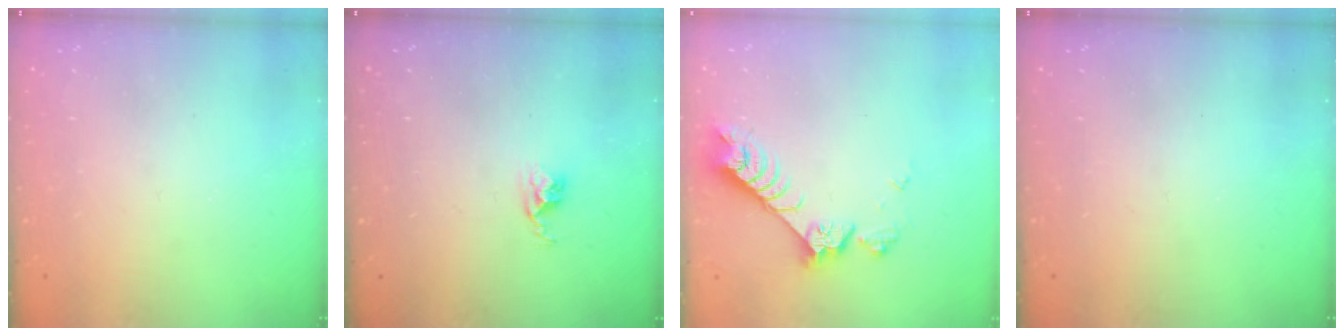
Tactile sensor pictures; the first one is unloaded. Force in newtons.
{"total": 2.5, "press": 2.5, "slide": 0.4}
{"total": 7.4, "press": 7.3, "slide": 1.1}
{"total": 0.0}